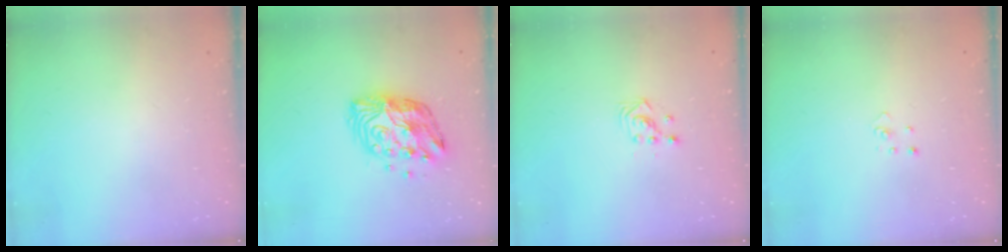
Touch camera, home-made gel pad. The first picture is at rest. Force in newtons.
{"total": 12.9, "press": 12.9, "slide": 0.9}
{"total": 3.4, "press": 3.4, "slide": 0.2}
{"total": 2.2, "press": 2.2, "slide": 0.2}